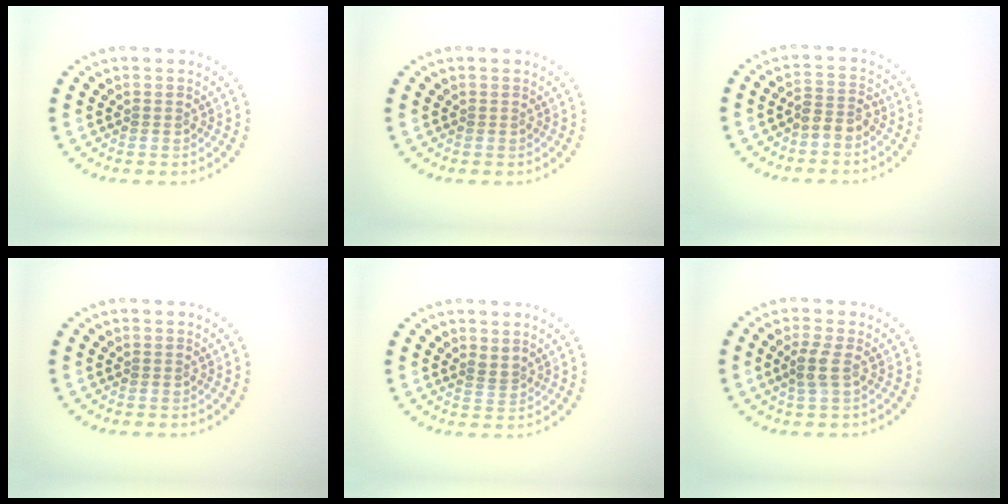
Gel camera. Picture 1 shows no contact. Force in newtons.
{"total": 0.0}
{"total": 2.1, "press": 1.7, "slide": 1.1}
{"total": 0.0}
{"total": 0.9, "press": 0.5, "slide": 0.8}
{"total": 1.8, "press": 1.5, "slide": 0.9}